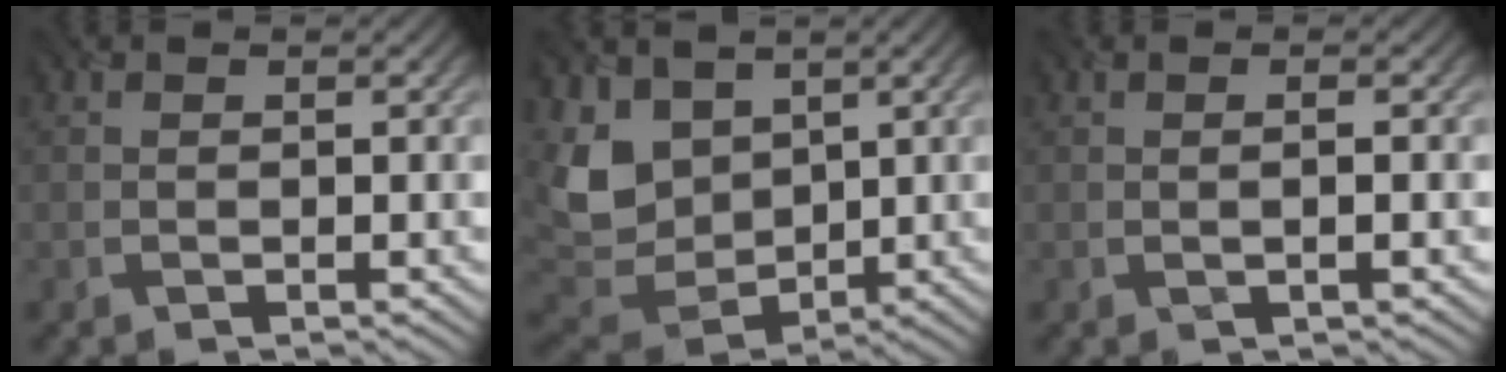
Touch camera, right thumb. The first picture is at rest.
{"total": 10.3, "force": [3.5, 7.7, 6.0], "torque": [-0.178, -0.011, 0.075]}
{"total": 1.3, "force": [0.0, 0.1, 1.3], "torque": [-0.026, 0.001, -0.002]}